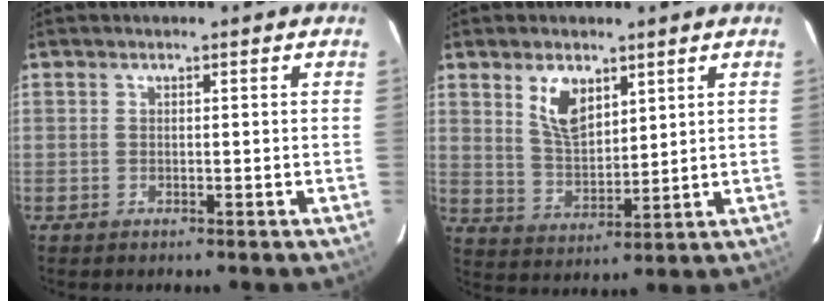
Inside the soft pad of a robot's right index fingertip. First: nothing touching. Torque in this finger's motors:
{"motor_torque": [0.21, 0.16, 0.15, 0.08]}